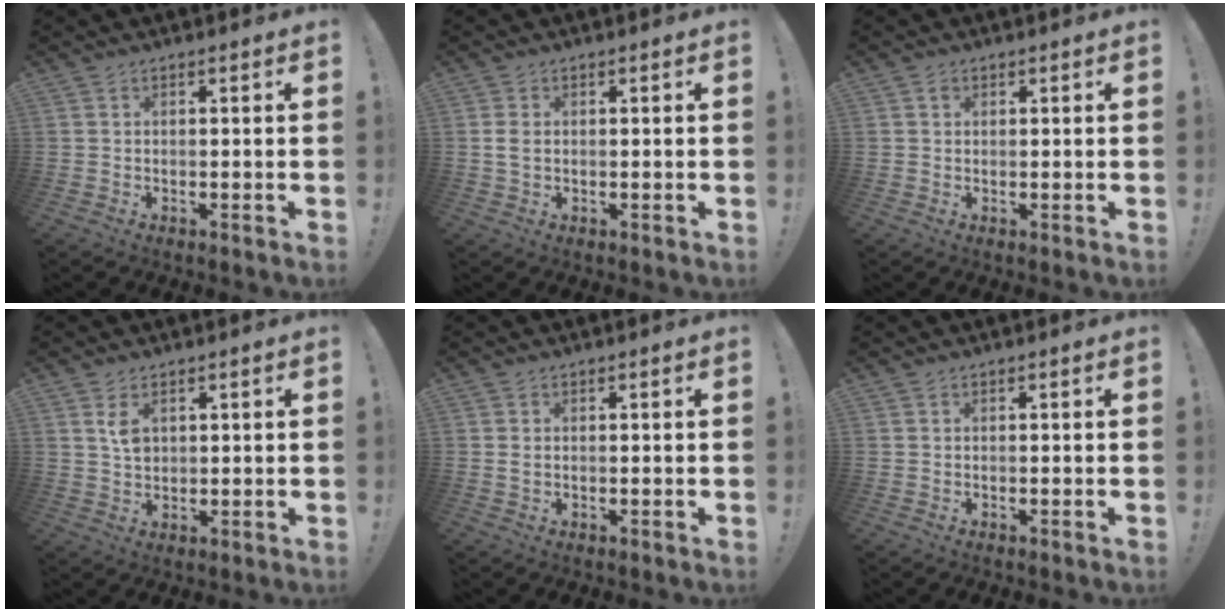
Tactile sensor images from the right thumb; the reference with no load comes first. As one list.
[{"total": 2.4, "force": [0.2, 1.5, 1.8], "torque": [-0.036, 0.000, 0.002]}, {"total": 0.8, "force": [0.4, 0.7, 0.1], "torque": [0.004, 0.000, 0.007]}, {"total": 4.2, "force": [1.6, 2.6, 2.9], "torque": [-0.043, -0.006, 0.026]}, {"total": 0.9, "force": [0.3, 0.5, 0.7], "torque": [-0.009, 0.001, 0.004]}, {"total": 0.0}]